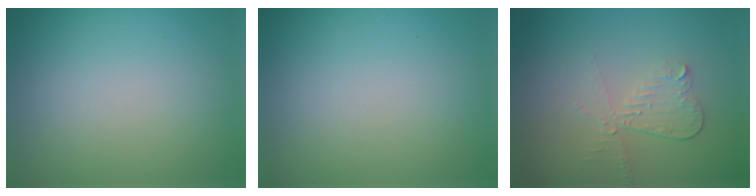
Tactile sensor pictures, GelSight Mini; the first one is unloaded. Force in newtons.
{"total": 0.0}
{"total": 2.5, "press": 2.3, "slide": 0.9}